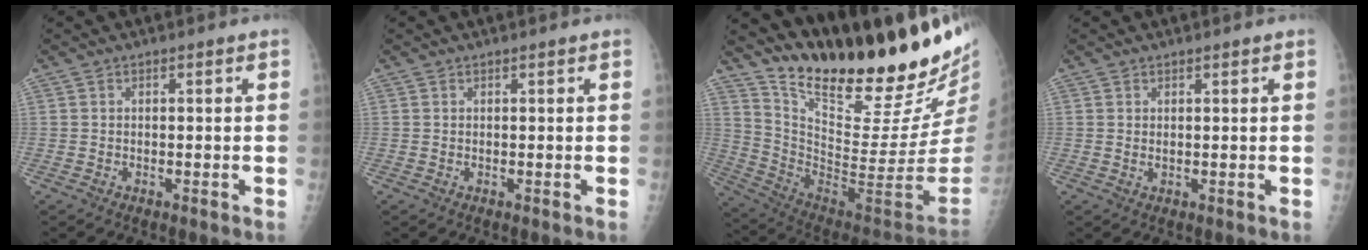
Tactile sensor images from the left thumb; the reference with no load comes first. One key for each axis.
{"total": 0.0}
{"total": 29.3, "fx": 23.8, "fy": 5.5, "fz": 16.1, "tx": -0.225, "ty": -0.178, "tz": 0.365}
{"total": 1.1, "fx": 0.7, "fy": 0.4, "fz": 0.8, "tx": -0.012, "ty": -0.005, "tz": 0.013}